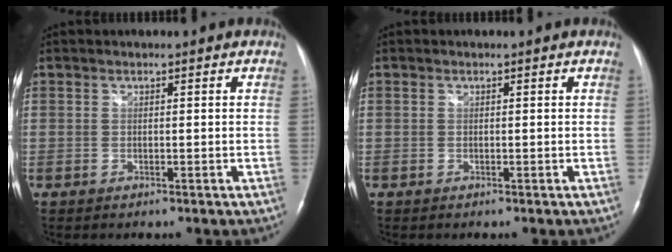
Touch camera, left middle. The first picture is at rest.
{"total": 0.0}